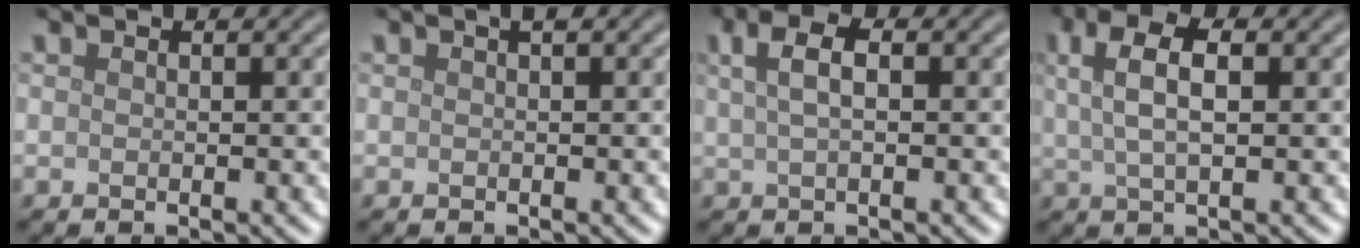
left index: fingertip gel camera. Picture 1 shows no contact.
{"total": 0.7, "force": [0.3, 0.1, 0.6], "torque": [-0.011, 0.010, 0.006]}
{"total": 3.5, "force": [1.4, 1.5, 2.9], "torque": [-0.055, 0.015, 0.016]}
{"total": 5.2, "force": [1.8, 2.2, 4.4], "torque": [-0.083, 0.009, 0.028]}